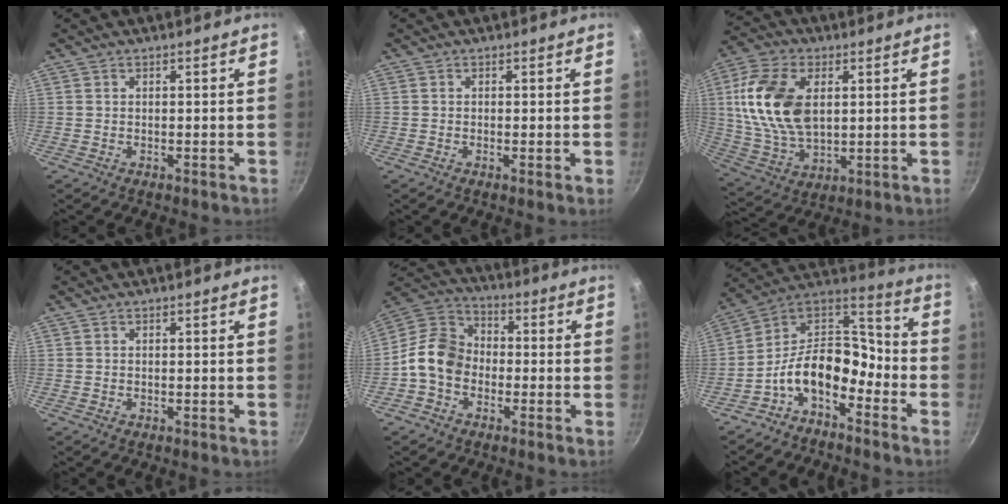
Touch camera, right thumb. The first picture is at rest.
{"total": 0.6, "force": [-0.1, 0.0, 0.6], "torque": [-0.009, -0.002, -0.005]}
{"total": 17.4, "force": [3.3, 10.5, 13.4], "torque": [-0.247, -0.004, 0.068]}
{"total": 0.0}
{"total": 10.2, "force": [-2.7, 7.9, 5.8], "torque": [-0.080, 0.039, -0.077]}
{"total": 14.3, "force": [-6.8, 8.5, 9.4], "torque": [-0.135, 0.088, -0.143]}